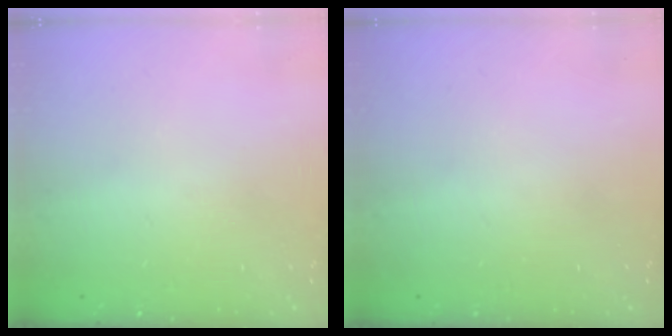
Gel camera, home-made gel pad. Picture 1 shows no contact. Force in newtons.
{"total": 0.0}